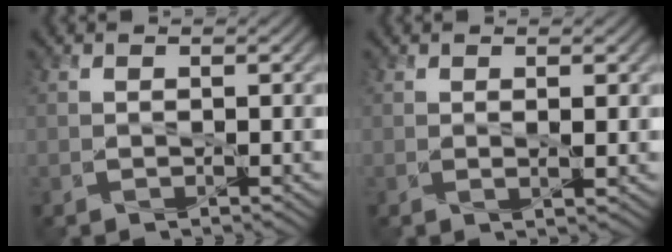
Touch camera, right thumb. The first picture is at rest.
{"total": 1.0, "force": [0.4, 0.1, 0.9], "torque": [-0.019, 0.003, 0.005]}